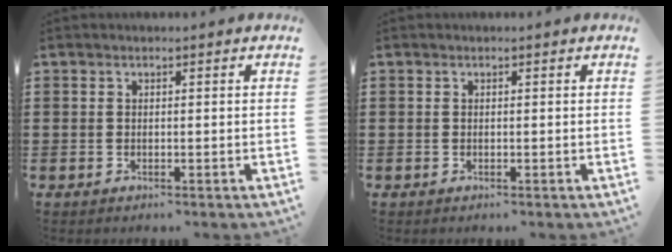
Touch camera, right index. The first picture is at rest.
{"total": 0.0}